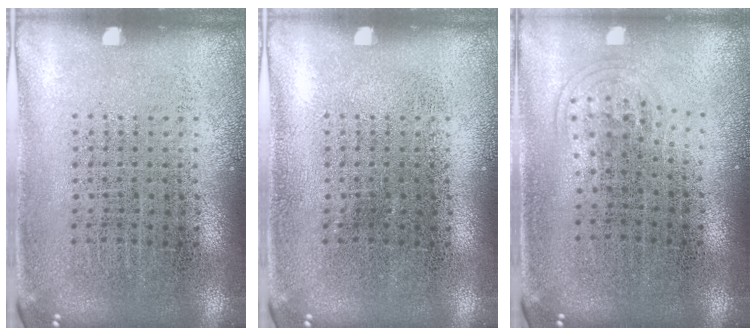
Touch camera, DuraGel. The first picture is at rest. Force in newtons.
{"total": 0.0}
{"total": 1.0, "press": 0.7, "slide": 0.8}